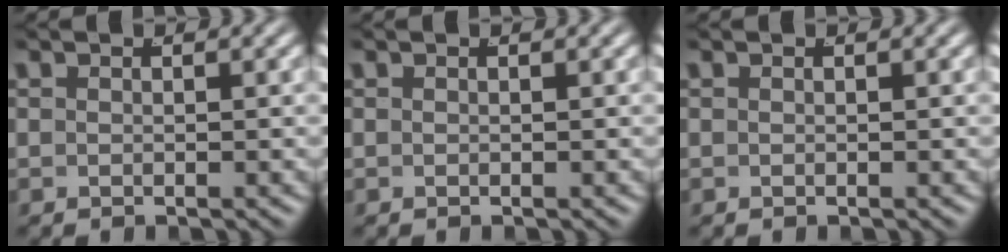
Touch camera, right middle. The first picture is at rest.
{"total": 0.0}
{"total": 0.0}